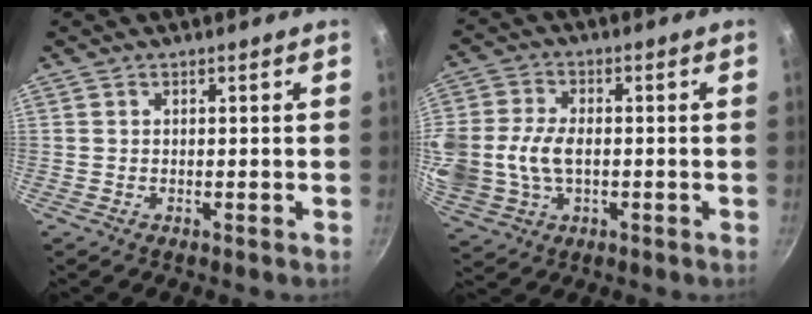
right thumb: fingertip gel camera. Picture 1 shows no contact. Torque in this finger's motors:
{"motor_torque": [2.54, 2.10, 1.34, -0.89, 0.20]}